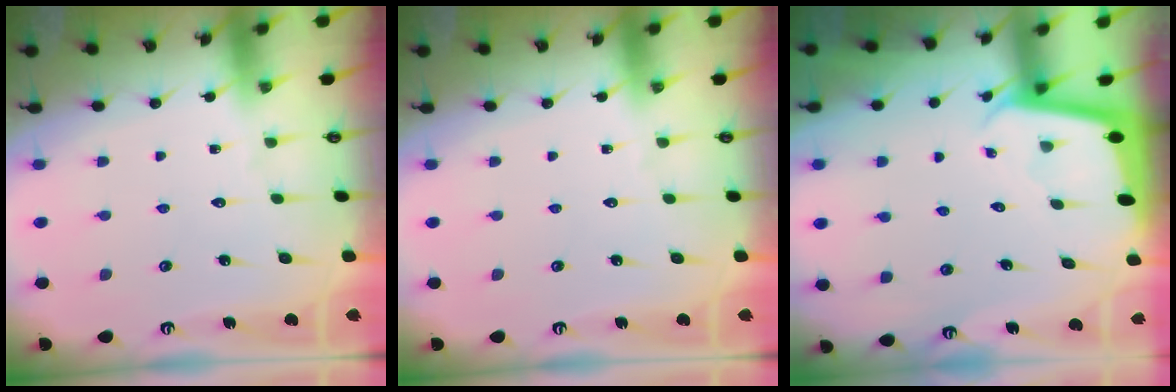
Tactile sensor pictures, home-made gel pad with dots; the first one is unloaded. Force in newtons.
{"total": 0.0}
{"total": 1.7, "press": 1.7, "slide": 0.0}